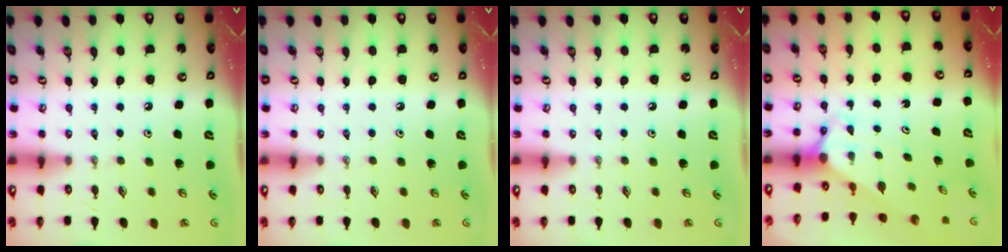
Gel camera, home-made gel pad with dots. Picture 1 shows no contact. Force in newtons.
{"total": 0.0}
{"total": 0.0}
{"total": 2.8, "press": 2.8, "slide": 0.0}